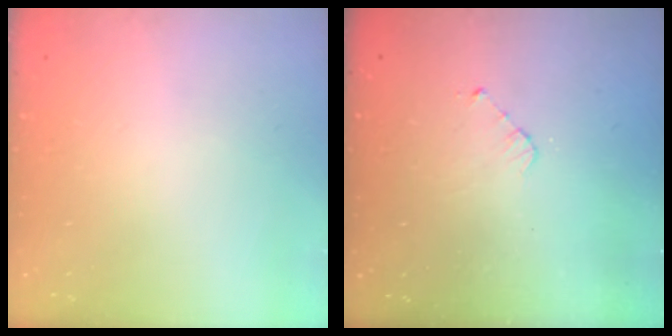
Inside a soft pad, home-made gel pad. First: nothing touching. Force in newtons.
{"total": 3.0, "press": 3.0, "slide": 0.2}